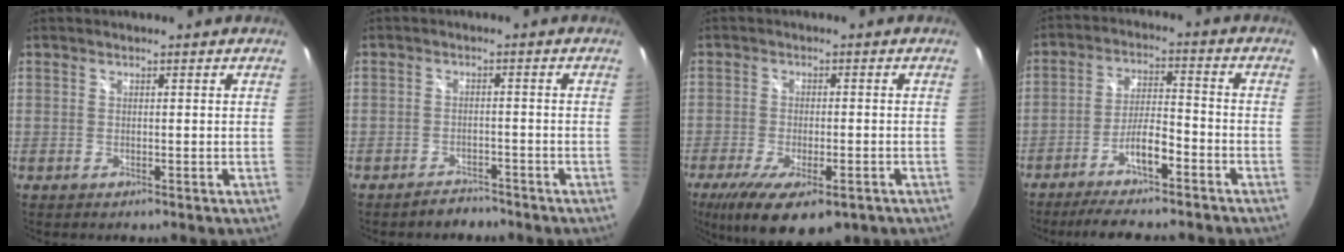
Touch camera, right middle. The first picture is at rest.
{"total": 3.3, "force": [-3.0, 1.4, 0.3], "torque": [-0.012, 0.007, -0.045]}
{"total": 13.8, "force": [-8.4, 5.1, 9.8], "torque": [-0.194, -0.045, -0.126]}
{"total": 11.4, "force": [-9.2, 1.5, 6.6], "torque": [-0.138, 0.005, -0.151]}